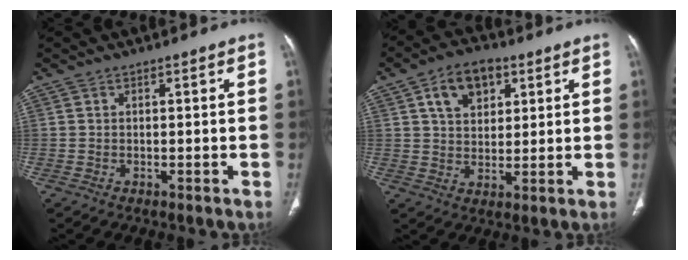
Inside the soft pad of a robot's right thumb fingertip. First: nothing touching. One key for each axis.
{"total": 9.4, "fx": 4.0, "fy": 6.1, "fz": 5.9, "tx": -0.069, "ty": -0.006, "tz": 0.064}